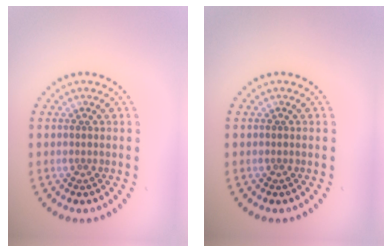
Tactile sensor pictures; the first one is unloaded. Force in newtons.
{"total": 0.0}